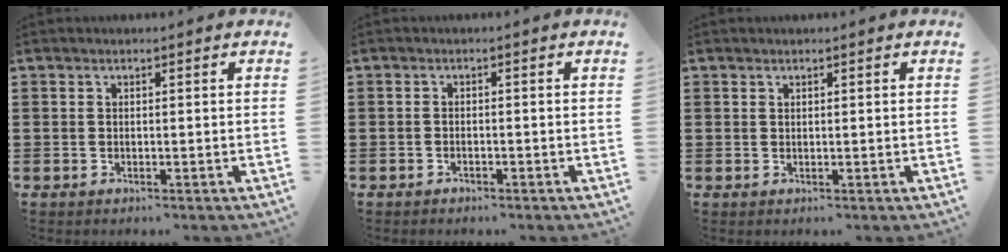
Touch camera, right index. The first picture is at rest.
{"total": 0.9, "force": [-0.8, 0.3, 0.0], "torque": [-0.004, 0.001, -0.017]}
{"total": 0.0}